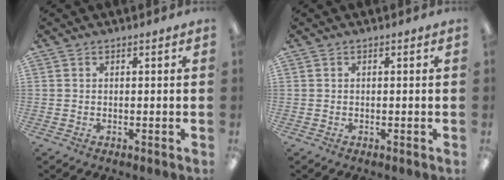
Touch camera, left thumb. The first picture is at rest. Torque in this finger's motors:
{"motor_torque": [-0.01, -0.01, 0.00, 0.00, 0.00]}